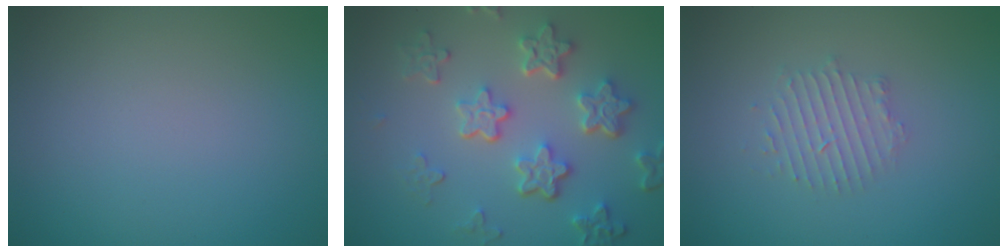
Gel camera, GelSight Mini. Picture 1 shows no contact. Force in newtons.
{"total": 5.7, "press": 4.3, "slide": 3.7}
{"total": 2.1, "press": 2.1, "slide": 0.4}